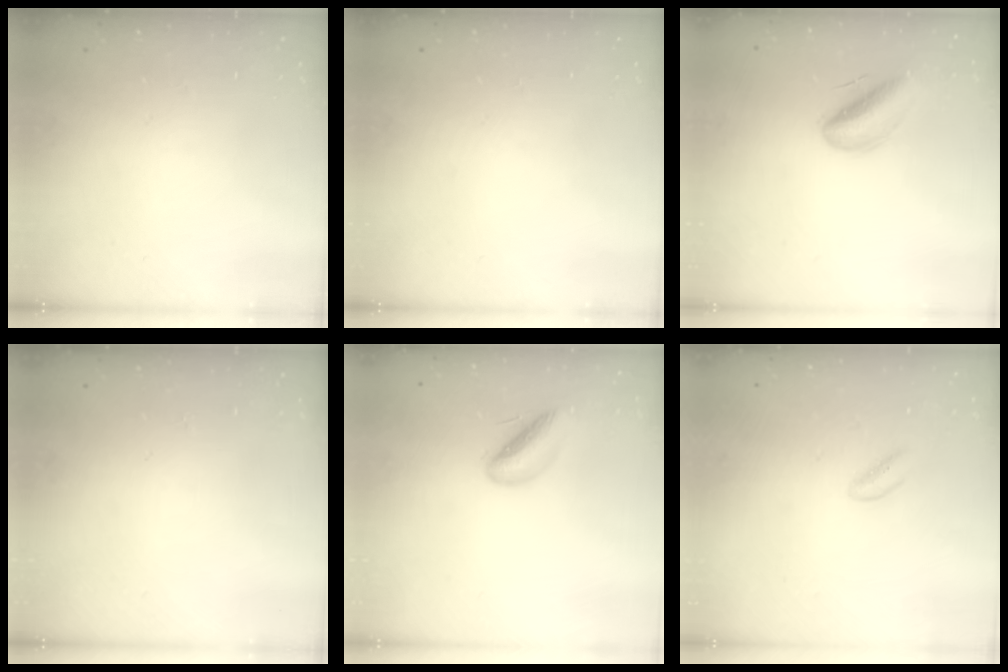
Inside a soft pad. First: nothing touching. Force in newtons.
{"total": 0.0}
{"total": 9.1, "press": 8.7, "slide": 2.6}
{"total": 0.0}
{"total": 5.8, "press": 5.8, "slide": 0.6}
{"total": 0.0}